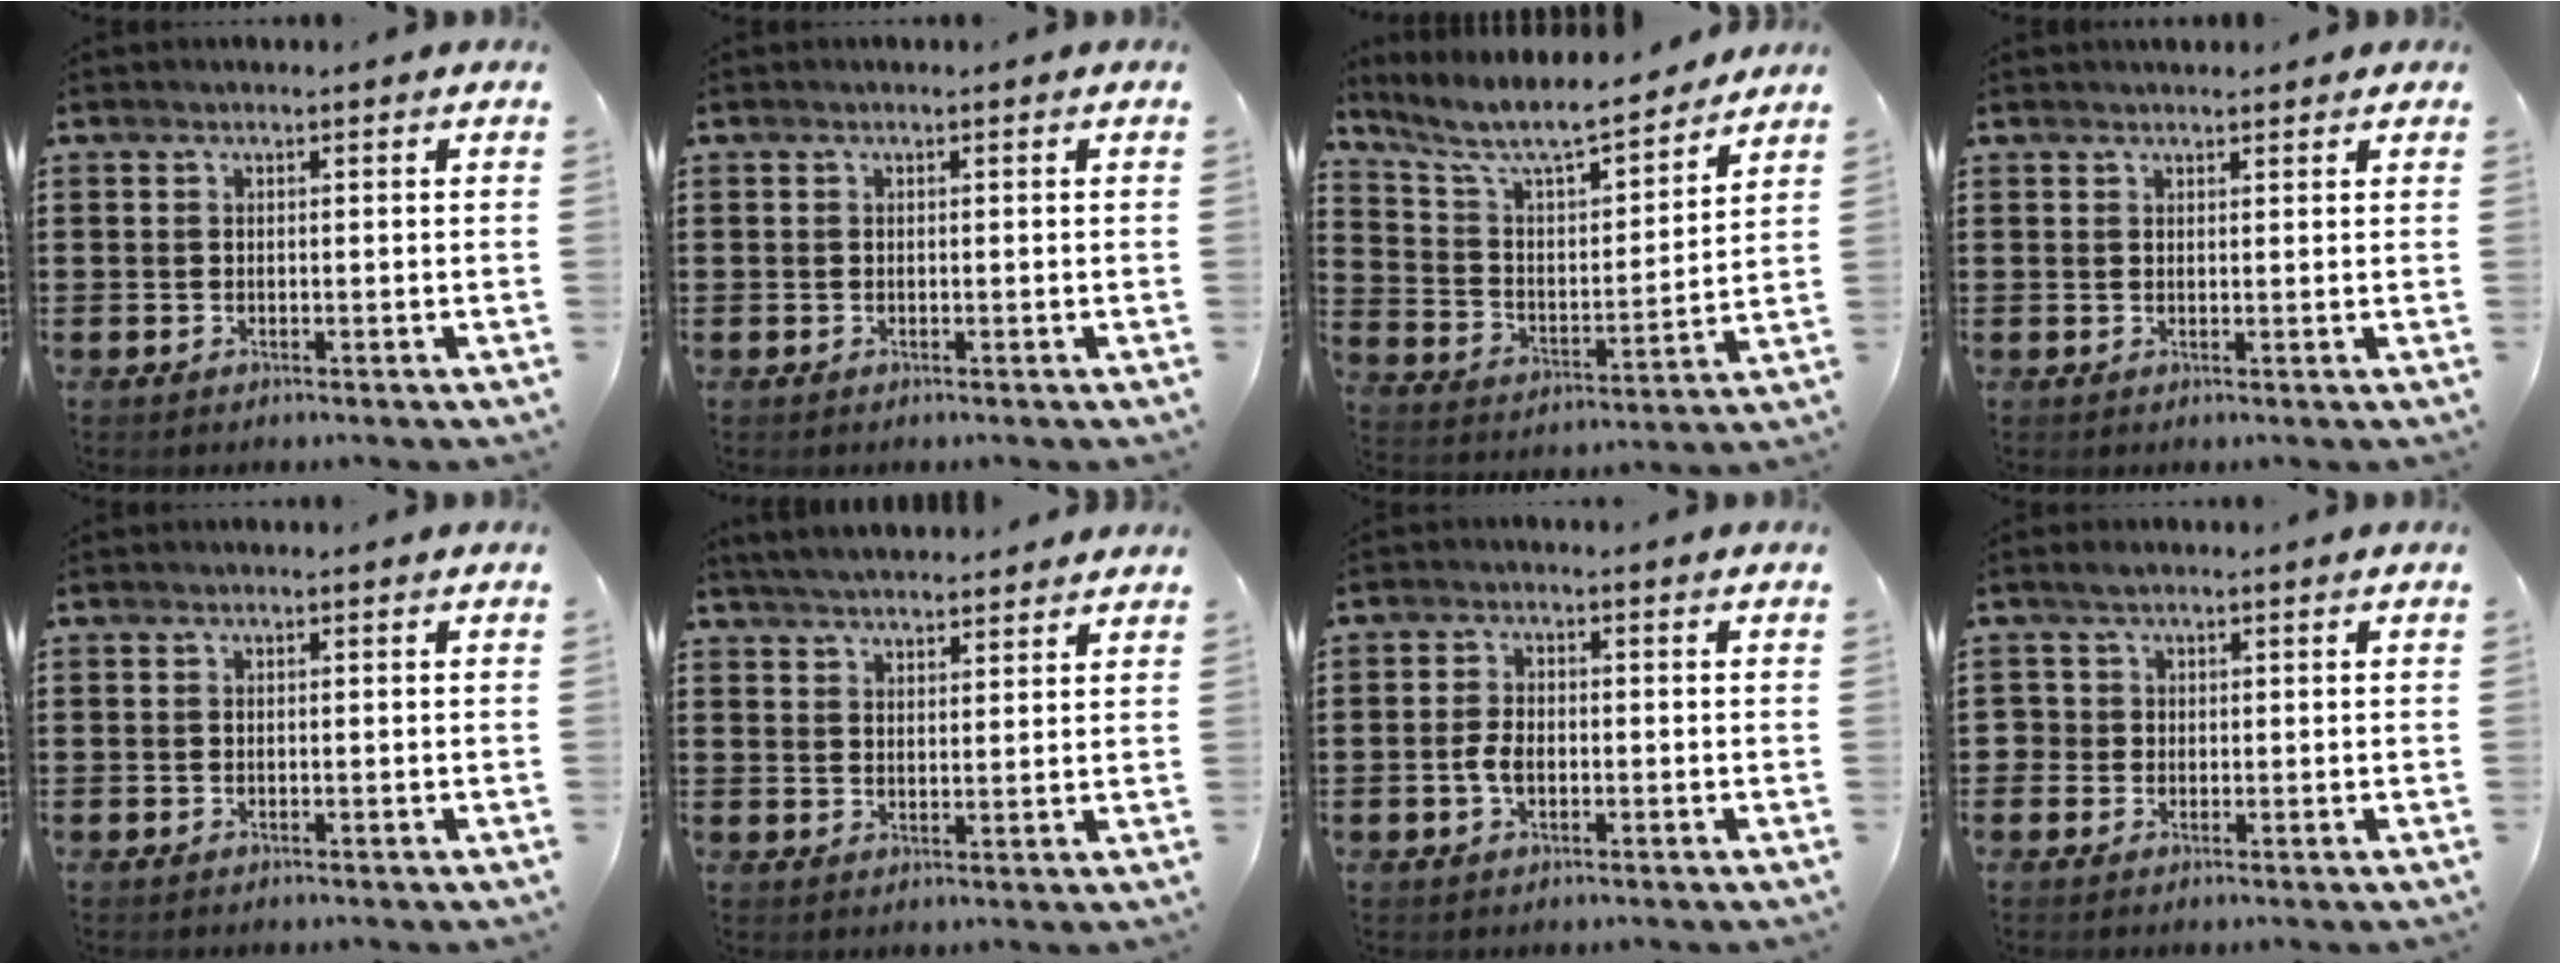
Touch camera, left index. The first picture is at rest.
{"total": 0.0}
{"total": 8.5, "force": [7.2, 1.3, 4.2], "torque": [-0.112, -0.045, 0.120]}
{"total": 1.4, "force": [1.3, 0.3, 0.2], "torque": [-0.007, 0.003, 0.025]}
{"total": 0.0}
{"total": 3.9, "force": [3.9, 0.0, 0.7], "torque": [-0.025, -0.010, 0.071]}
{"total": 3.2, "force": [-0.6, 1.8, 2.6], "torque": [-0.072, -0.006, -0.018]}
{"total": 1.9, "force": [0.4, 1.8, 0.4], "torque": [-0.018, 0.008, 0.005]}